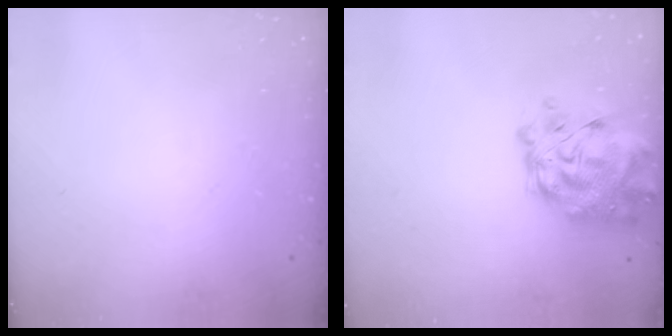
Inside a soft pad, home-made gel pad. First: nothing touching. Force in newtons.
{"total": 12.5, "press": 11.8, "slide": 4.0}